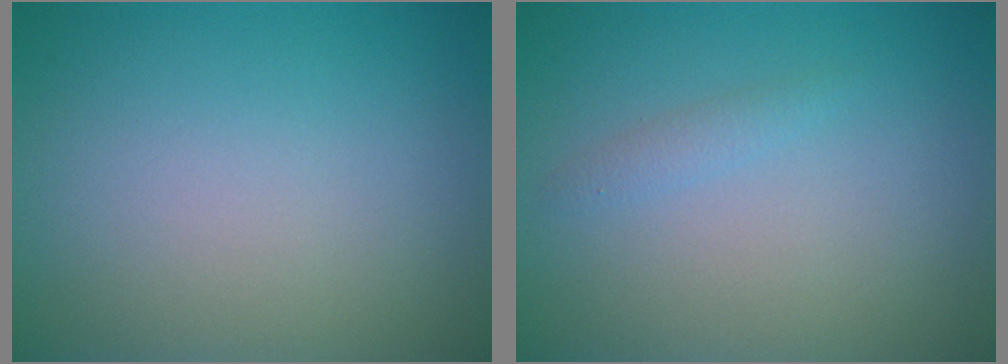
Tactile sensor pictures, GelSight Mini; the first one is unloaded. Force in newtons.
{"total": 0.9, "press": 0.9, "slide": 0.0}